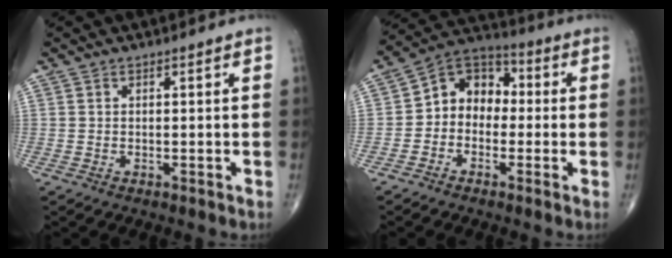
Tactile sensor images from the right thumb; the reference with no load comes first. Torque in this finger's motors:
{"motor_torque": [-0.20, 0.17, 0.19, 0.06, 0.03]}